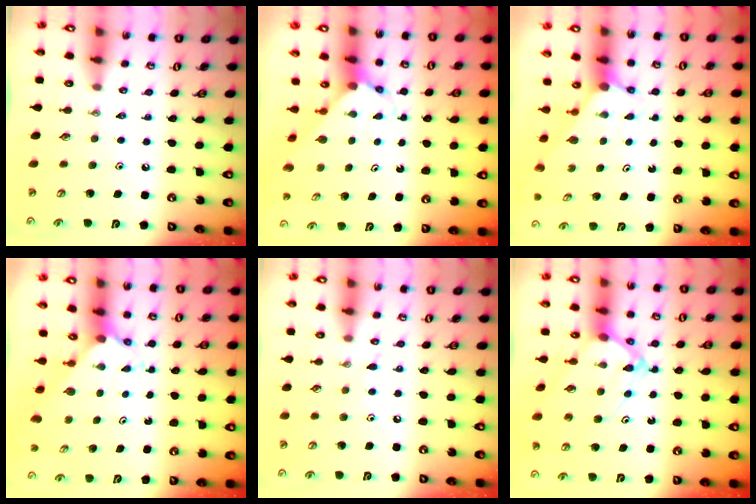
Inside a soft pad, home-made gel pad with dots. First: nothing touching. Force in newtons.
{"total": 3.7, "press": 3.7, "slide": 0.1}
{"total": 2.5, "press": 2.5, "slide": 0.3}
{"total": 2.3, "press": 2.3, "slide": 0.2}
{"total": 5.5, "press": 5.4, "slide": 0.7}
{"total": 11.0, "press": 10.9, "slide": 1.1}